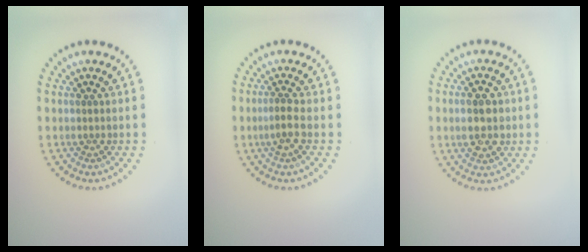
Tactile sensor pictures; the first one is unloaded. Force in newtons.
{"total": 1.8, "press": 1.6, "slide": 0.9}
{"total": 4.3, "press": 4.2, "slide": 0.3}